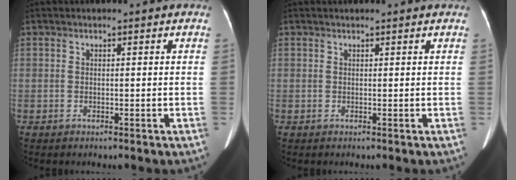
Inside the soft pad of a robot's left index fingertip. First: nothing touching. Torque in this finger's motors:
{"motor_torque": [0.03, 0.01, -0.09, -0.01]}